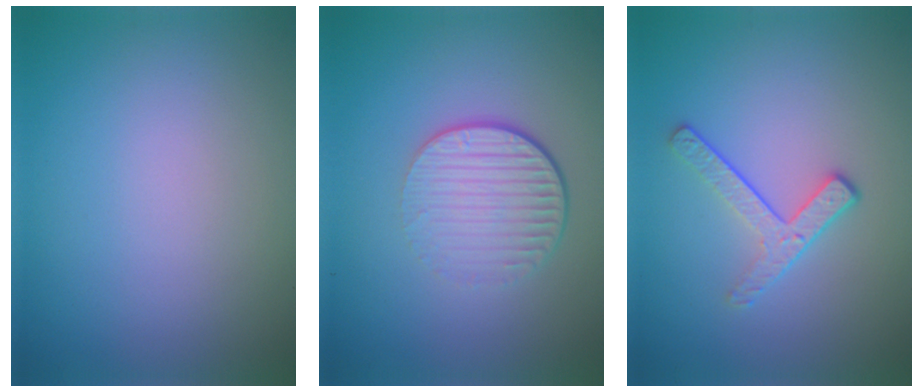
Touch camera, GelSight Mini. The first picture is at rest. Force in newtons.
{"total": 4.7, "press": 2.9, "slide": 3.7}
{"total": 2.3, "press": 1.7, "slide": 1.6}